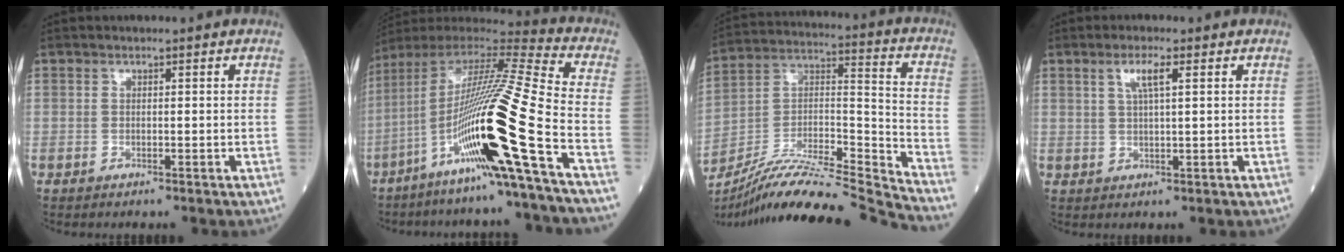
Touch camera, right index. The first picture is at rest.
{"total": 23.3, "force": [-9.2, -1.5, 21.4], "torque": [-0.401, -0.028, -0.175]}
{"total": 22.7, "force": [-21.1, -1.7, 8.4], "torque": [-0.164, 0.005, -0.354]}
{"total": 3.4, "force": [1.5, 0.2, 3.1], "torque": [-0.062, 0.004, 0.029]}